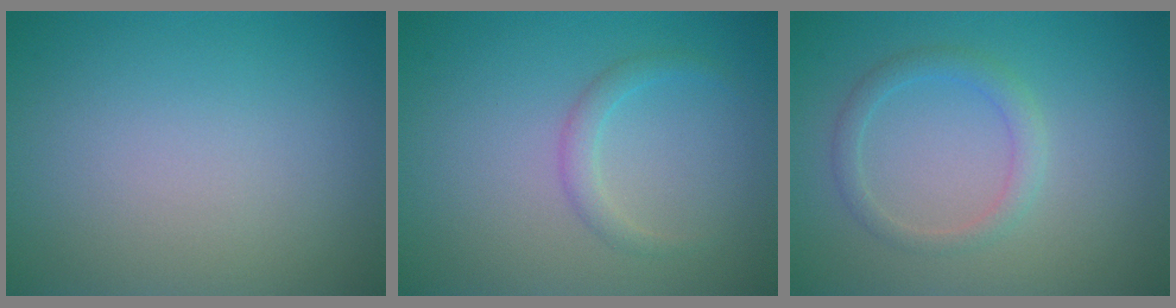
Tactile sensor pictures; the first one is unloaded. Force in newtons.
{"total": 1.4, "press": 1.4, "slide": 0.0}
{"total": 2.0, "press": 2.0, "slide": 0.3}